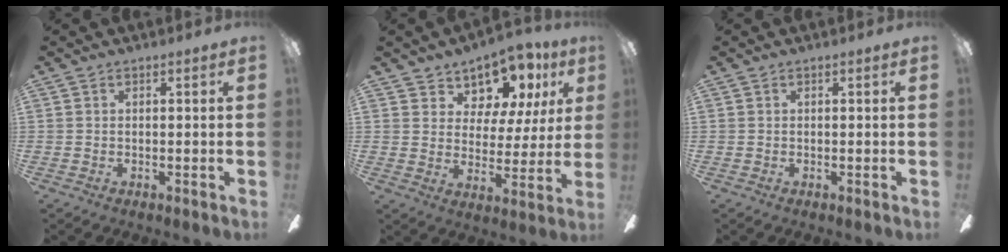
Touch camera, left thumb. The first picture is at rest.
{"total": 10.9, "force": [8.0, 6.4, 3.5], "torque": [-0.064, -0.056, 0.152]}
{"total": 0.0}